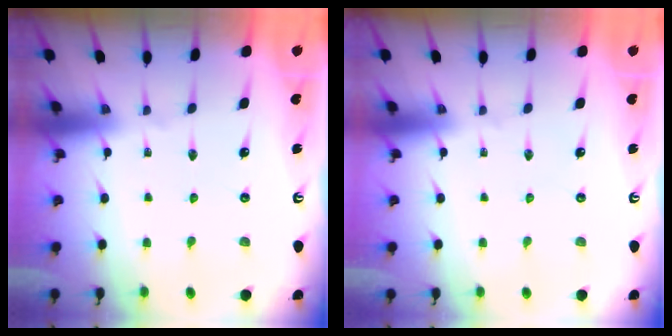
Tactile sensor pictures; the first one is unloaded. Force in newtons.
{"total": 0.0}